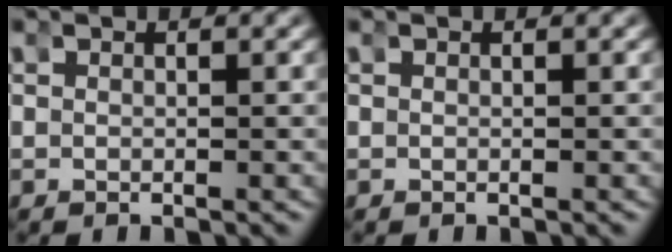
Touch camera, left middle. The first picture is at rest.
{"total": 0.0}